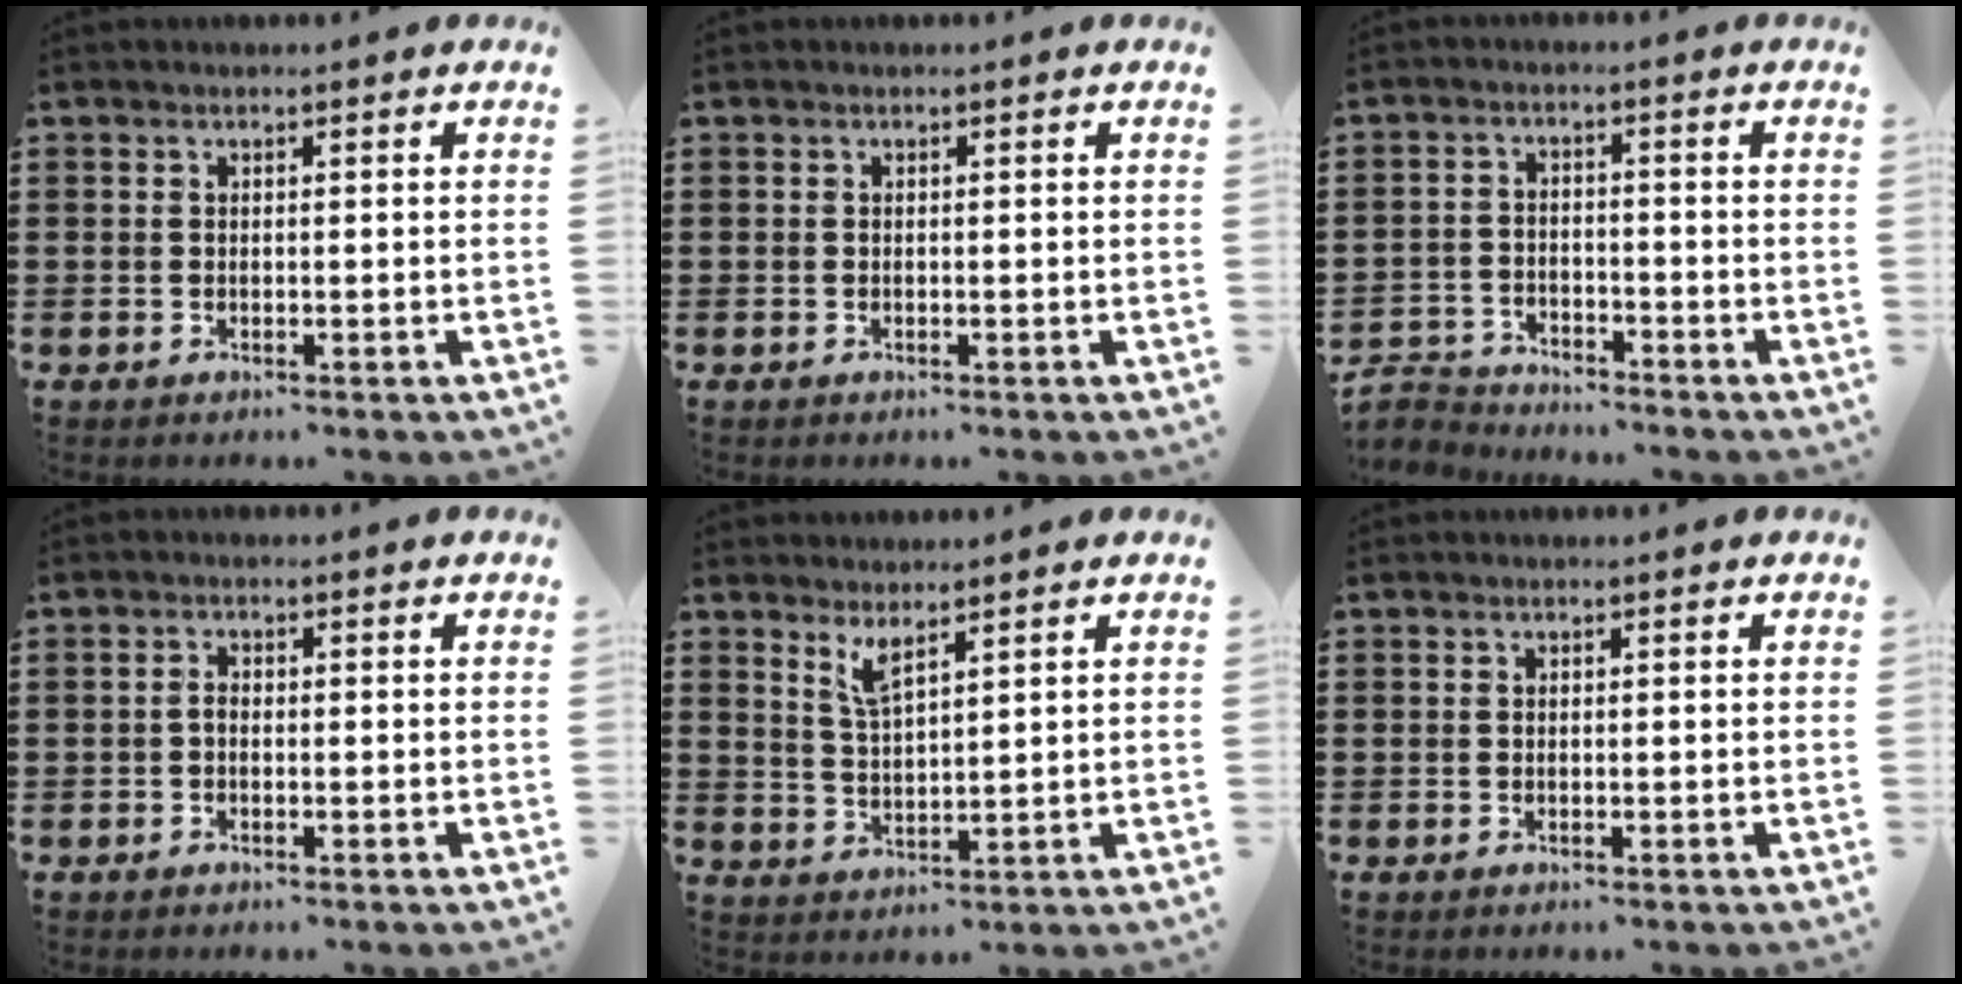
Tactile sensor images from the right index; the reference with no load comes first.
{"total": 0.0}
{"total": 3.5, "force": [-3.4, 0.8, -0.1], "torque": [-0.013, 0.000, -0.075]}
{"total": 1.2, "force": [-0.4, 0.7, 0.9], "torque": [-0.019, 0.000, -0.009]}
{"total": 3.2, "force": [2.7, 0.5, 1.7], "torque": [-0.040, 0.001, 0.049]}
{"total": 0.0}